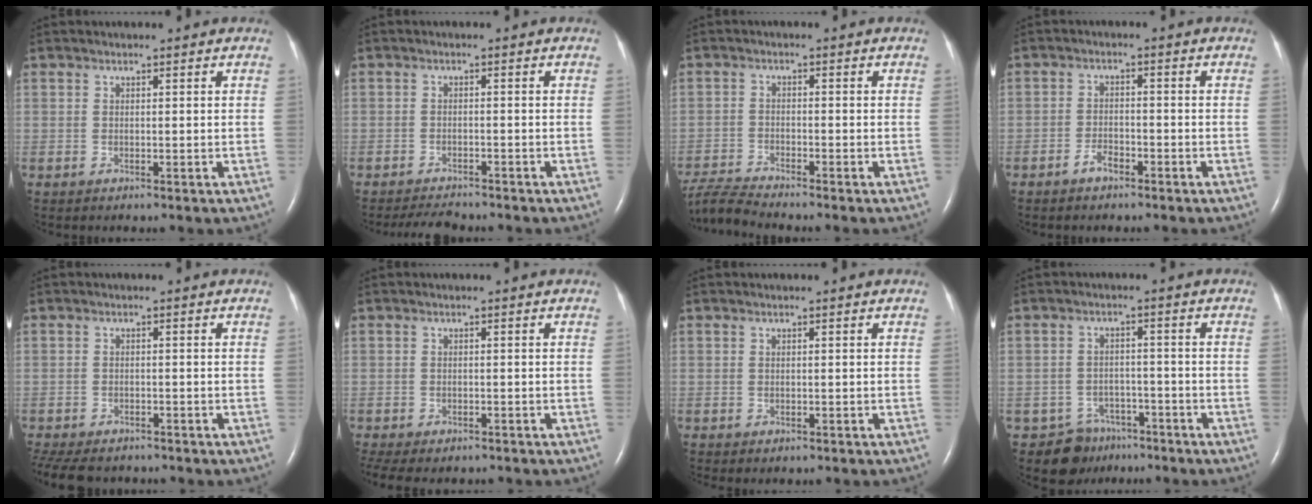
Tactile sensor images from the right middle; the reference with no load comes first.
{"total": 4.8, "force": [-4.5, 0.7, 1.4], "torque": [-0.025, -0.014, -0.072]}
{"total": 5.8, "force": [-5.6, -1.4, 0.9], "torque": [-0.024, -0.011, -0.109]}
{"total": 2.6, "force": [-1.9, 1.1, 1.4], "torque": [-0.027, 0.003, -0.035]}
{"total": 11.7, "force": [-9.5, 4.9, 4.9], "torque": [-0.119, -0.015, -0.129]}
{"total": 9.8, "force": [-7.9, 3.9, 4.3], "torque": [-0.090, -0.002, -0.101]}
{"total": 0.8, "force": [-0.6, 0.4, 0.4], "torque": [-0.006, -0.001, -0.006]}
{"total": 6.2, "force": [-4.5, 4.2, -0.4], "torque": [0.013, 0.017, -0.068]}